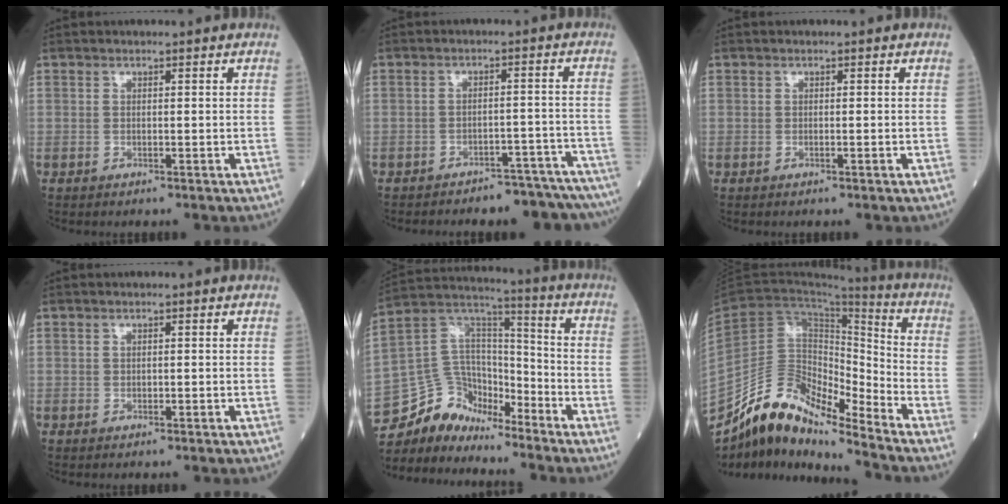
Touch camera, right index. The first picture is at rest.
{"total": 13.1, "force": [-12.2, 2.7, 3.8], "torque": [-0.029, 0.023, -0.139]}
{"total": 0.0}
{"total": 0.0}
{"total": 12.4, "force": [-11.0, 5.4, 1.8], "torque": [-0.048, 0.070, -0.211]}
{"total": 12.9, "force": [-11.3, 3.3, 5.3], "torque": [-0.099, 0.057, -0.202]}